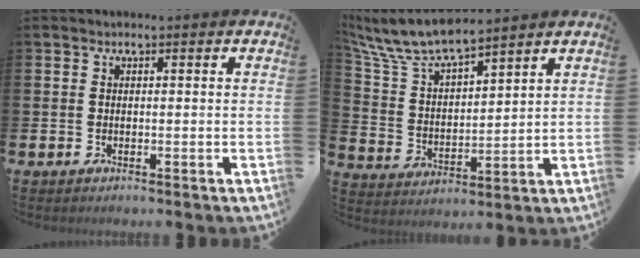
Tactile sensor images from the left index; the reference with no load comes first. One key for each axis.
{"total": 8.0, "fx": 7.5, "fy": 1.5, "fz": 2.5, "tx": -0.081, "ty": -0.042, "tz": 0.131}